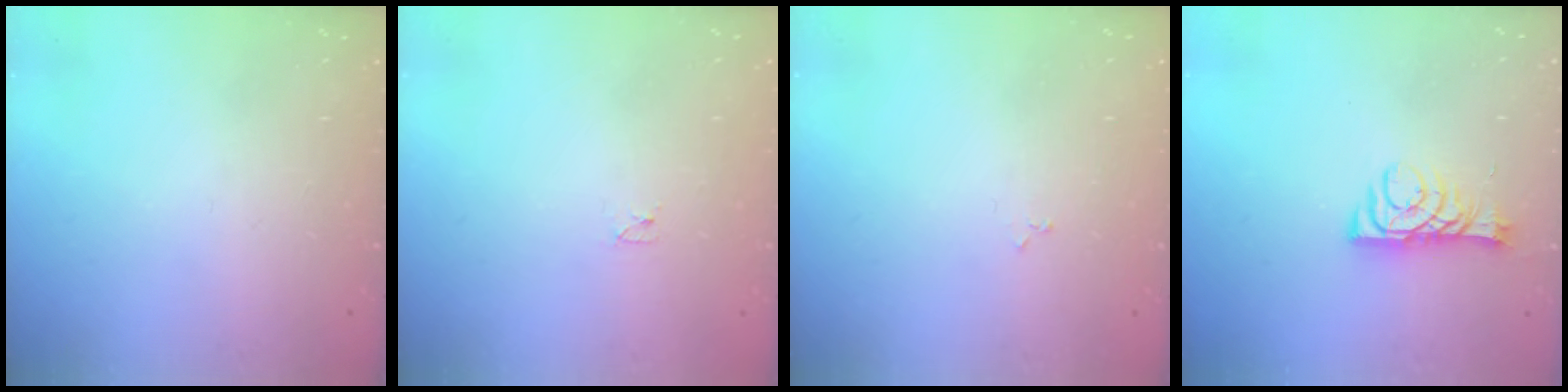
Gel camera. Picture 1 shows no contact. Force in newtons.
{"total": 2.3, "press": 2.2, "slide": 0.4}
{"total": 2.5, "press": 2.4, "slide": 0.3}
{"total": 8.1, "press": 8.1, "slide": 0.1}